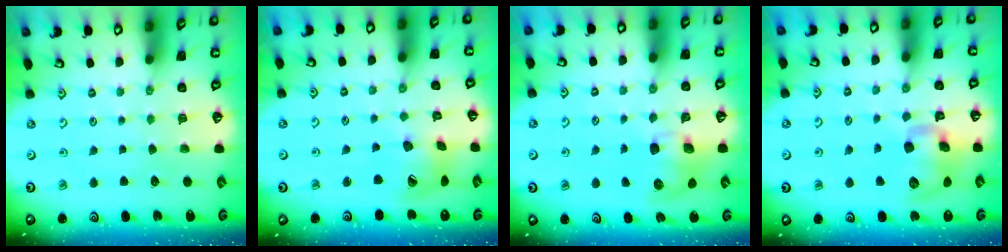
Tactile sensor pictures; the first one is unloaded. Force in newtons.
{"total": 15.5, "press": 15.2, "slide": 2.5}
{"total": 9.0, "press": 9.0, "slide": 1.0}
{"total": 11.5, "press": 11.4, "slide": 2.0}